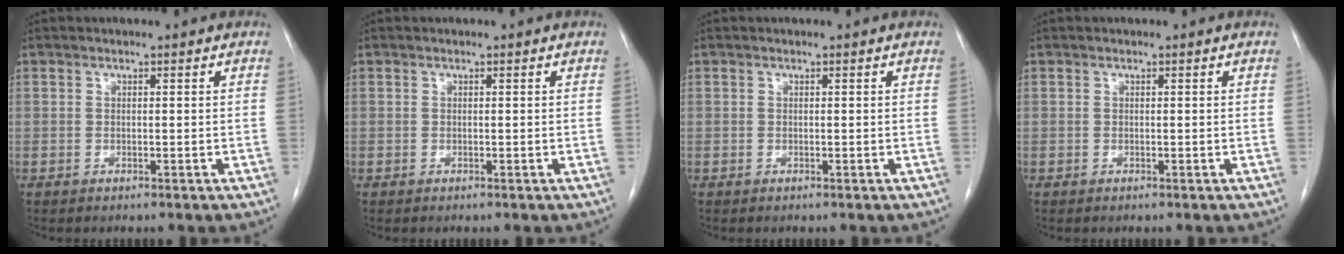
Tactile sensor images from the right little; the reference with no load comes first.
{"total": 0.0}
{"total": 0.0}
{"total": 0.0}